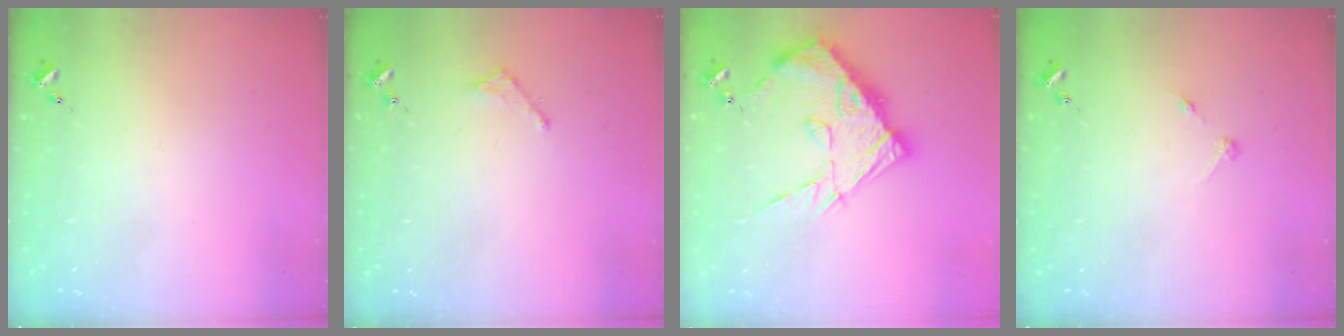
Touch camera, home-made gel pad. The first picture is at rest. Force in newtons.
{"total": 2.5, "press": 2.5, "slide": 0.2}
{"total": 18.0, "press": 17.9, "slide": 1.9}
{"total": 2.7, "press": 2.7, "slide": 0.3}